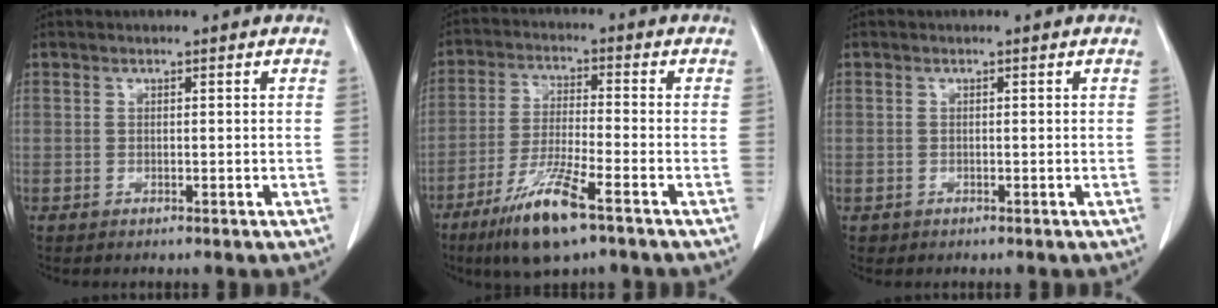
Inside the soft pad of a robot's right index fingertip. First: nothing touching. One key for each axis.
{"total": 10.5, "fx": -6.5, "fy": 0.9, "fz": 8.3, "tx": -0.168, "ty": -0.026, "tz": -0.119}
{"total": 0.8, "fx": -0.3, "fy": 0.7, "fz": 0.0, "tx": -0.003, "ty": 0.005, "tz": -0.006}